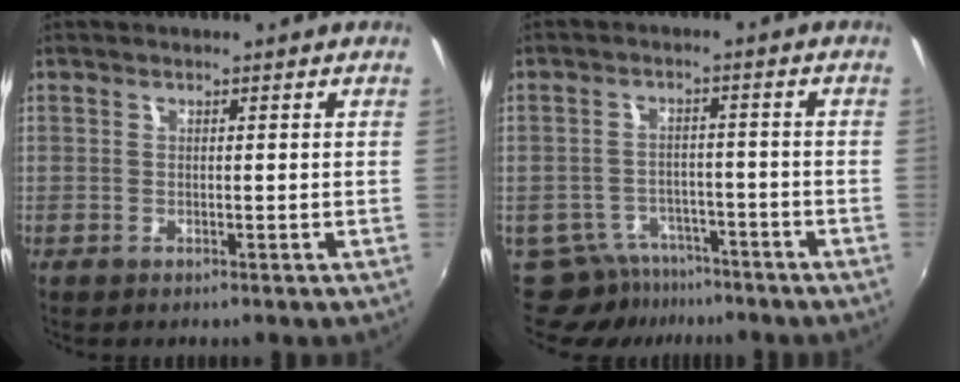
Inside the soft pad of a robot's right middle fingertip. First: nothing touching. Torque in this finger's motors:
{"motor_torque": [-0.46, -0.17, -0.17, -0.04]}